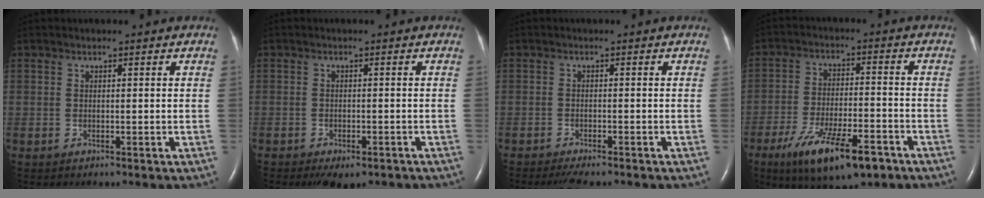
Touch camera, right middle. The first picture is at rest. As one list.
[{"total": 5.2, "force": [-3.8, 2.2, 2.7], "torque": [-0.032, -0.006, -0.048]}, {"total": 5.3, "force": [-4.6, 0.9, 2.6], "torque": [-0.037, -0.011, -0.066]}, {"total": 13.4, "force": [-8.0, 3.8, 10.0], "torque": [-0.180, -0.017, -0.126]}]